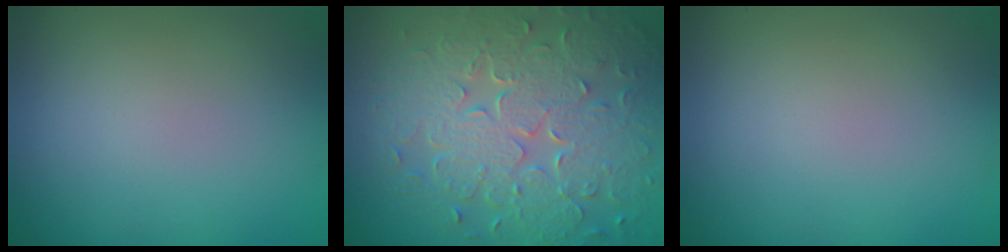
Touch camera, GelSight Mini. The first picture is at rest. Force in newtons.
{"total": 8.1, "press": 5.9, "slide": 5.6}
{"total": 0.0}